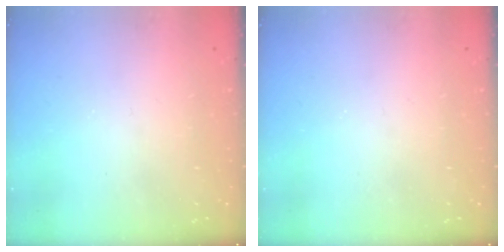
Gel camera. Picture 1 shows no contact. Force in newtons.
{"total": 0.0}